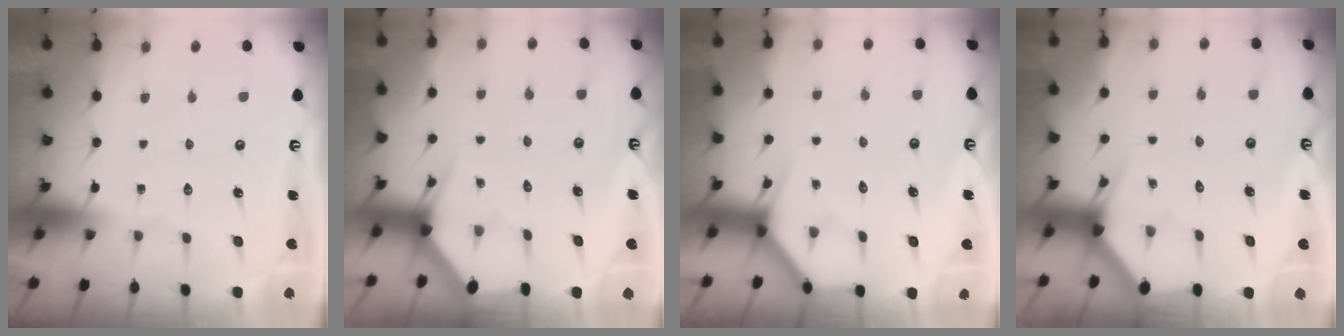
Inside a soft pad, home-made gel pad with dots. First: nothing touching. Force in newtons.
{"total": 2.9, "press": 2.9, "slide": 0.1}
{"total": 3.8, "press": 3.8, "slide": 0.3}
{"total": 2.9, "press": 2.9, "slide": 0.1}